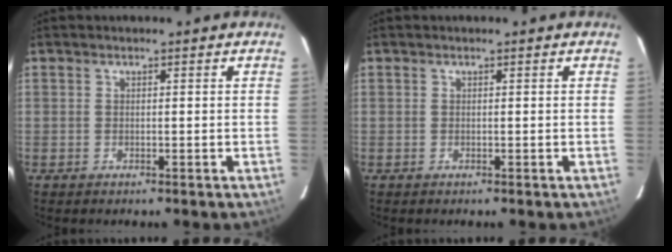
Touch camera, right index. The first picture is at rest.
{"total": 0.0}